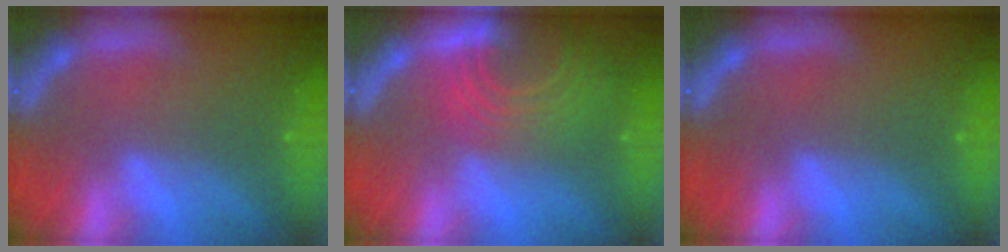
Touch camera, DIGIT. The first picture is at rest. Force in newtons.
{"total": 10.0}
{"total": 0.0}